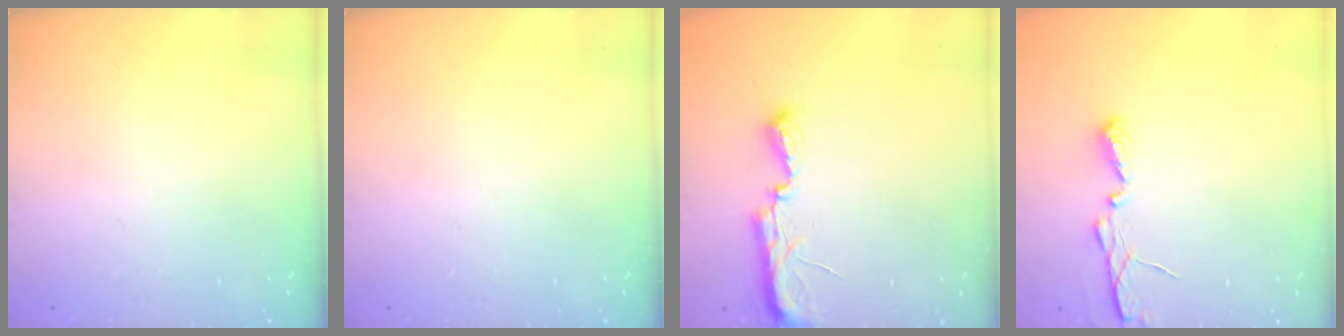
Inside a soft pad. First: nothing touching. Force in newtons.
{"total": 0.0}
{"total": 7.6, "press": 7.6, "slide": 0.7}
{"total": 4.9, "press": 4.9, "slide": 0.3}